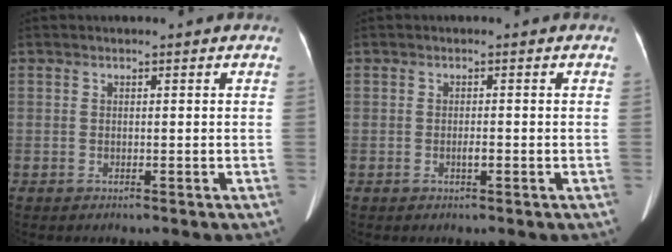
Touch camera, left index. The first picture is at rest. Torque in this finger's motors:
{"motor_torque": [0.23, 0.07, 0.07, 0.05]}